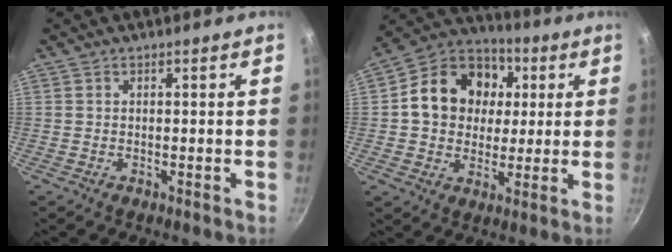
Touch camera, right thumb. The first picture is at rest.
{"total": 17.1, "force": [3.0, 14.0, 9.3], "torque": [-0.129, 0.017, 0.038]}